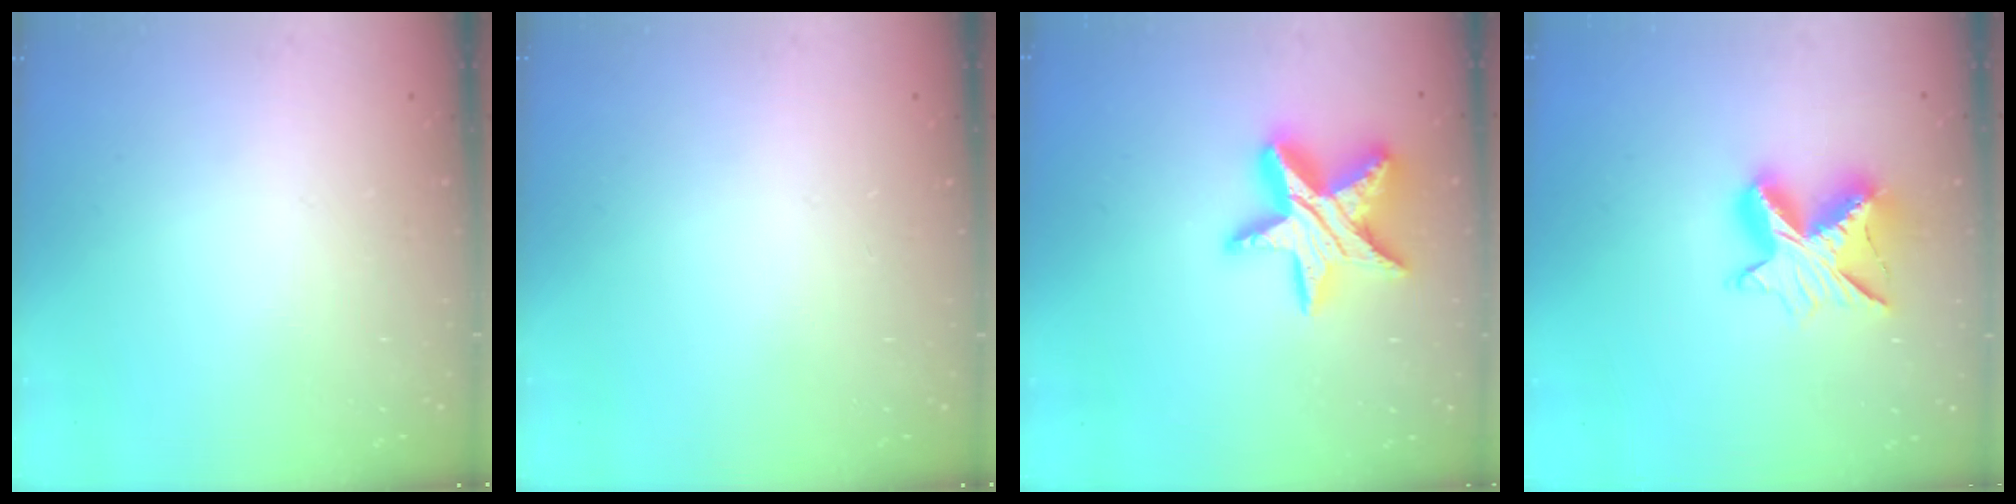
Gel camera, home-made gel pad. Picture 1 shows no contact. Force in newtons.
{"total": 0.0}
{"total": 16.8, "press": 16.8, "slide": 1.2}
{"total": 12.6, "press": 12.6, "slide": 0.8}